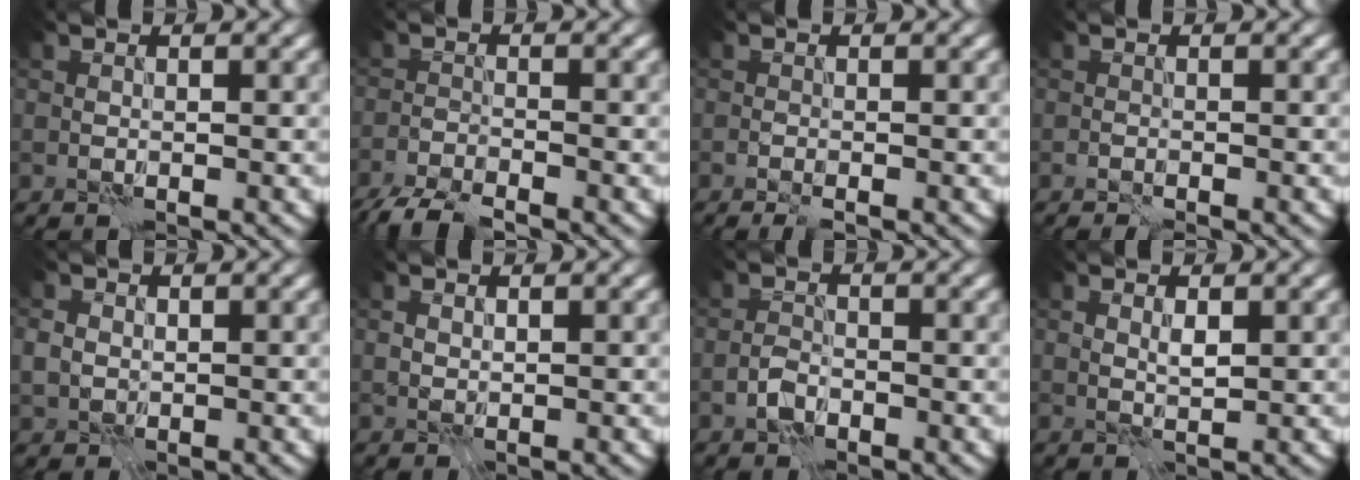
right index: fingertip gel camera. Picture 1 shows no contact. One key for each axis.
{"total": 4.0, "fx": -3.7, "fy": 0.5, "fz": 1.6, "tx": -0.032, "ty": -0.008, "tz": -0.077}
{"total": 1.3, "fx": -0.9, "fy": 0.0, "fz": 0.9, "tx": -0.019, "ty": 0.000, "tz": -0.019}
{"total": 1.0, "fx": -0.9, "fy": 0.0, "fz": 0.4, "tx": -0.011, "ty": 0.002, "tz": -0.019}
{"total": 1.6, "fx": 0.2, "fy": 1.4, "fz": 0.7, "tx": -0.016, "ty": 0.000, "tz": 0.001}
{"total": 0.5, "fx": 0.3, "fy": 0.3, "fz": 0.2, "tx": -0.008, "ty": -0.001, "tz": 0.011}
{"total": 1.3, "fx": -0.9, "fy": 0.7, "fz": 0.7, "tx": -0.011, "ty": 0.007, "tz": -0.021}
{"total": 1.0, "fx": 0.5, "fy": 0.2, "fz": 0.8, "tx": -0.021, "ty": -0.001, "tz": 0.011}